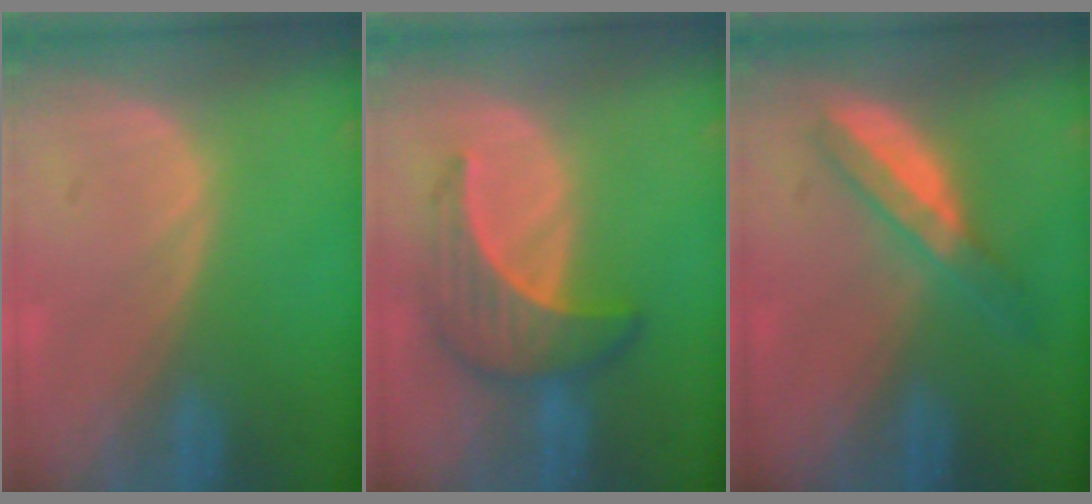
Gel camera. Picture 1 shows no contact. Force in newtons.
{"total": 6.5, "press": 6.4, "slide": 1.2}
{"total": 5.5, "press": 4.9, "slide": 2.5}